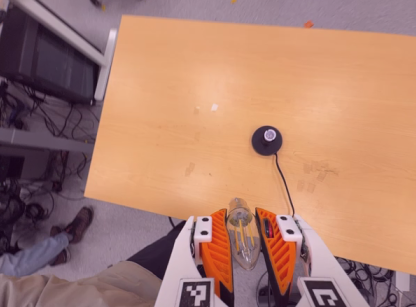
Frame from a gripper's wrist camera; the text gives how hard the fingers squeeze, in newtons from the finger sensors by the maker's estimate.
{"total": 20.6, "left": 22.4, "right": 18.9}